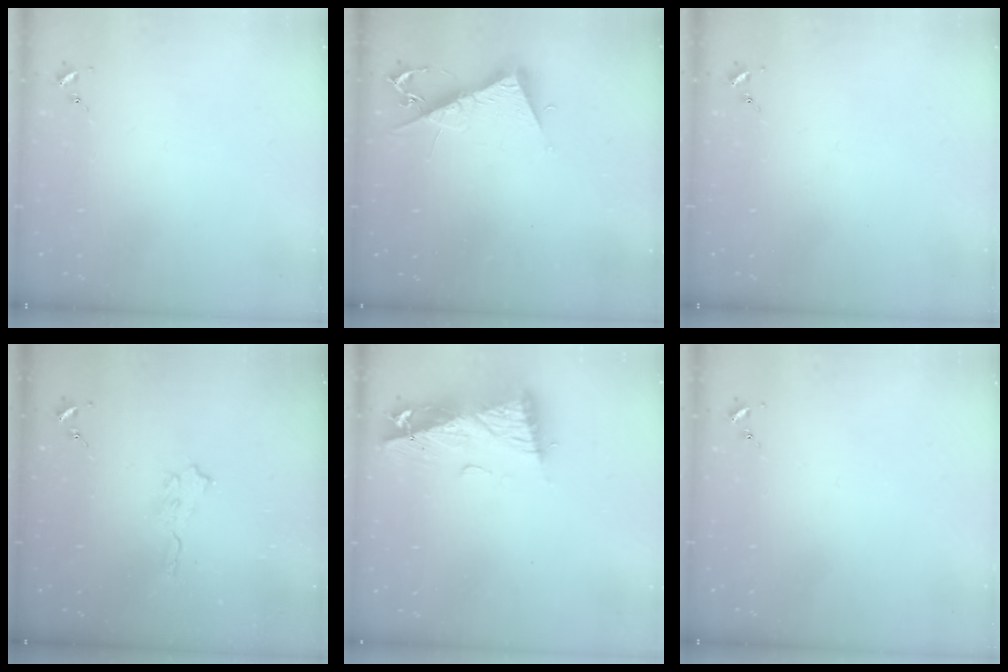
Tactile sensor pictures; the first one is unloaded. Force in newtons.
{"total": 10.3, "press": 10.3, "slide": 0.6}
{"total": 0.0}
{"total": 6.9, "press": 6.9, "slide": 0.6}
{"total": 13.3, "press": 13.3, "slide": 1.4}
{"total": 0.0}